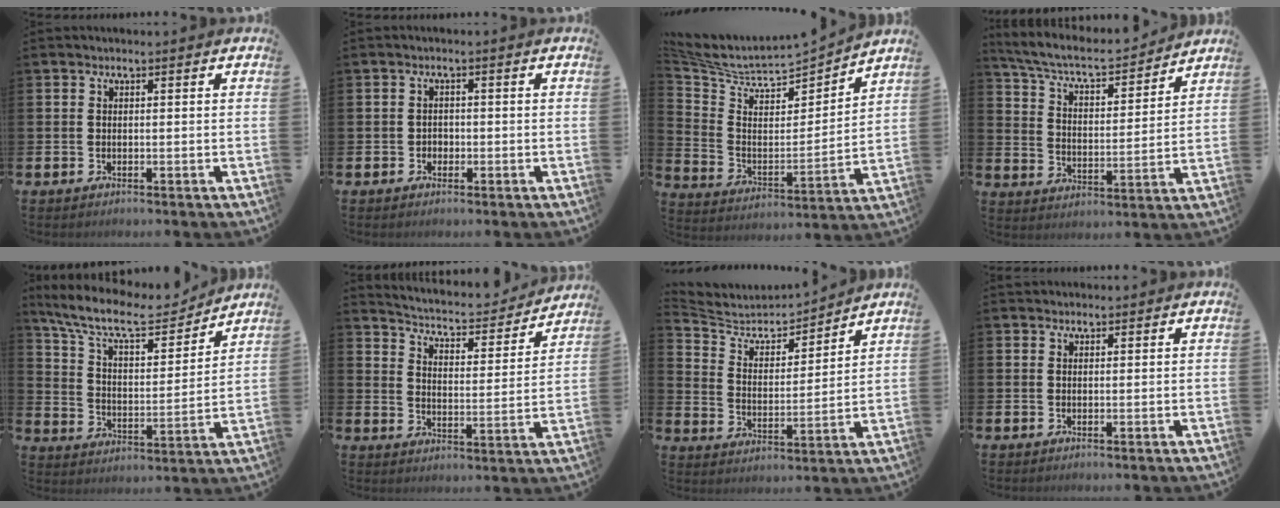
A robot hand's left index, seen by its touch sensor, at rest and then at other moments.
{"total": 1.3, "force": [-0.5, 1.2, 0.3], "torque": [-0.004, 0.003, -0.013]}
{"total": 6.0, "force": [5.5, 1.6, 1.9], "torque": [-0.071, -0.051, 0.086]}
{"total": 7.0, "force": [6.4, 1.5, 2.4], "torque": [-0.079, -0.048, 0.106]}
{"total": 11.0, "force": [9.7, 3.0, 4.4], "torque": [-0.113, -0.060, 0.163]}
{"total": 5.1, "force": [4.8, 1.3, 1.1], "torque": [-0.042, -0.041, 0.074]}
{"total": 6.0, "force": [5.7, 1.7, 0.6], "torque": [-0.050, -0.053, 0.095]}
{"total": 1.2, "force": [1.1, 0.5, -0.1], "torque": [0.012, 0.000, 0.018]}